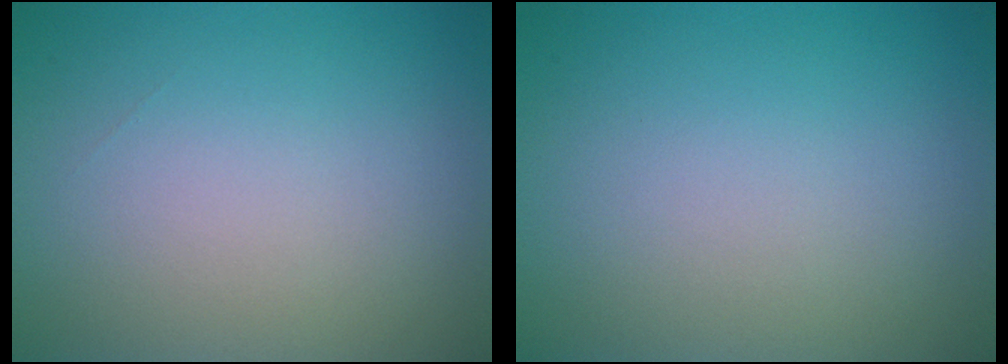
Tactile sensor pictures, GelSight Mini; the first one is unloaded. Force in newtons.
{"total": 0.0}